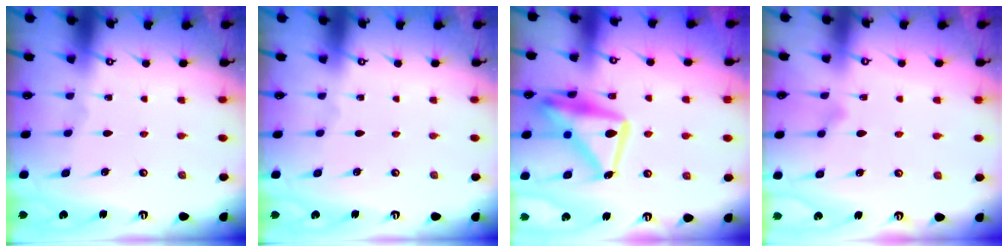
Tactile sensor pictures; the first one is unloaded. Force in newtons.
{"total": 0.0}
{"total": 19.2, "press": 19.2, "slide": 1.8}
{"total": 8.5, "press": 8.4, "slide": 0.5}